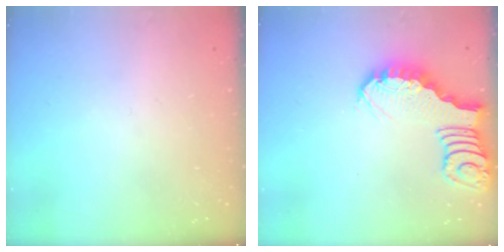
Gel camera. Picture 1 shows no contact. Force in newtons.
{"total": 2.9, "press": 2.8, "slide": 0.4}